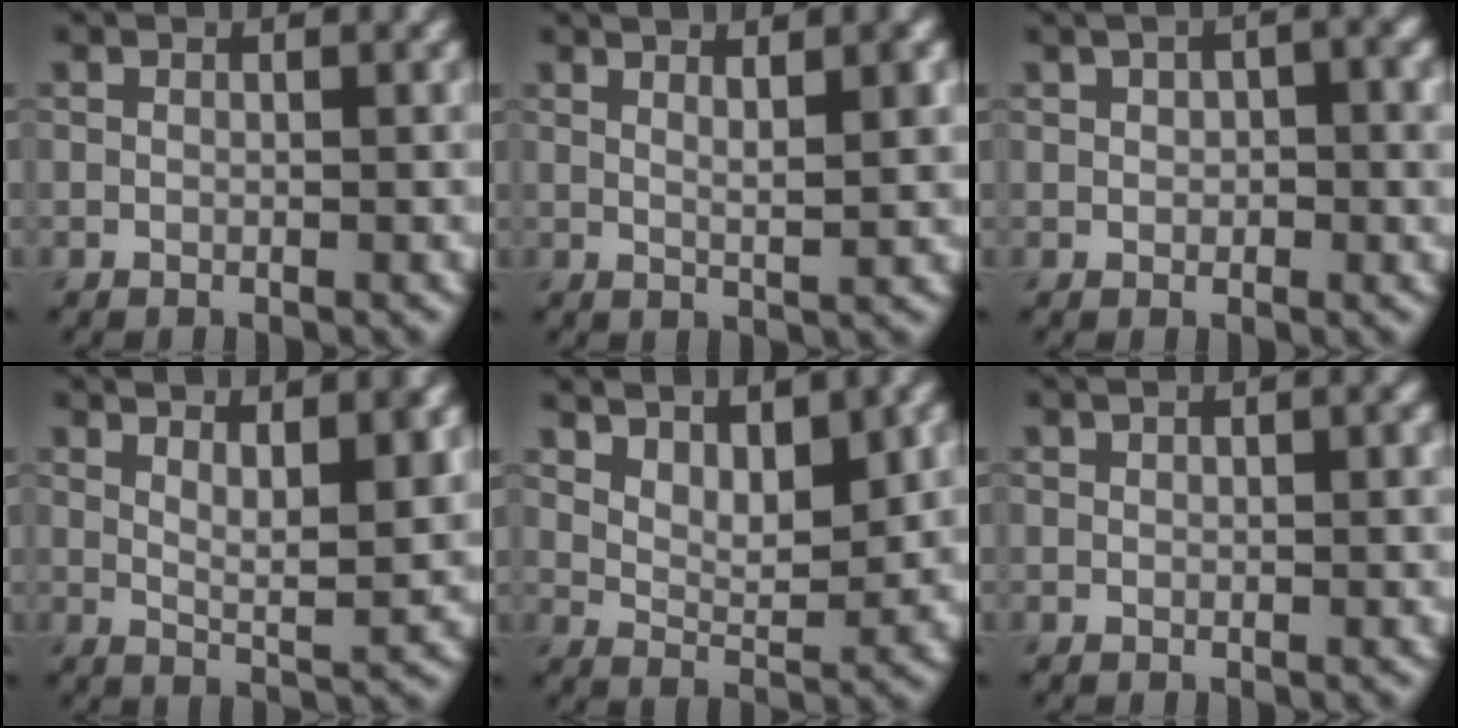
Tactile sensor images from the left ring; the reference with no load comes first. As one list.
[{"total": 3.6, "force": [1.8, 0.9, 2.9], "torque": [-0.025, 0.009, 0.015]}, {"total": 3.8, "force": [1.0, 2.2, 3.0], "torque": [-0.037, 0.008, 0.015]}, {"total": 5.6, "force": [3.1, 1.3, 4.4], "torque": [-0.052, 0.001, 0.044]}, {"total": 5.5, "force": [3.5, 2.4, 3.6], "torque": [-0.051, -0.002, 0.056]}, {"total": 1.6, "force": [0.7, 0.7, 1.3], "torque": [-0.018, 0.004, 0.014]}]